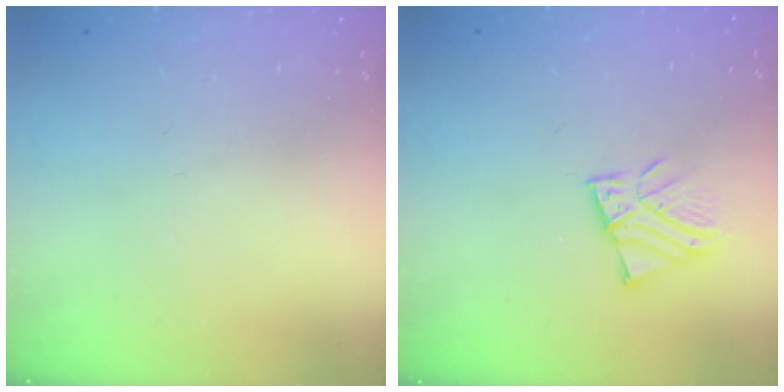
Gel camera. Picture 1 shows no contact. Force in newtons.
{"total": 3.0, "press": 3.0, "slide": 0.5}